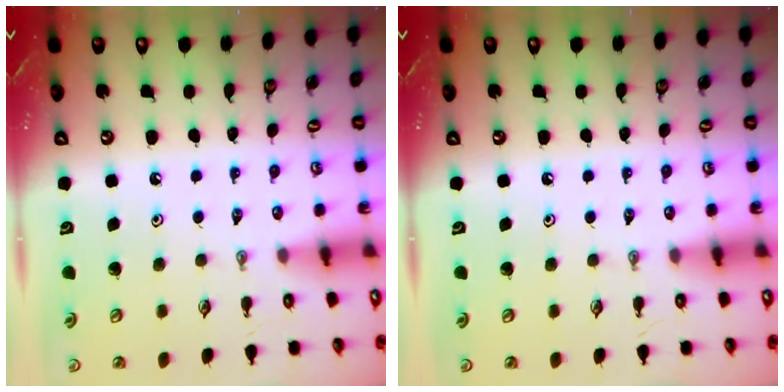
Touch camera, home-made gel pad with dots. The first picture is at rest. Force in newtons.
{"total": 0.0}